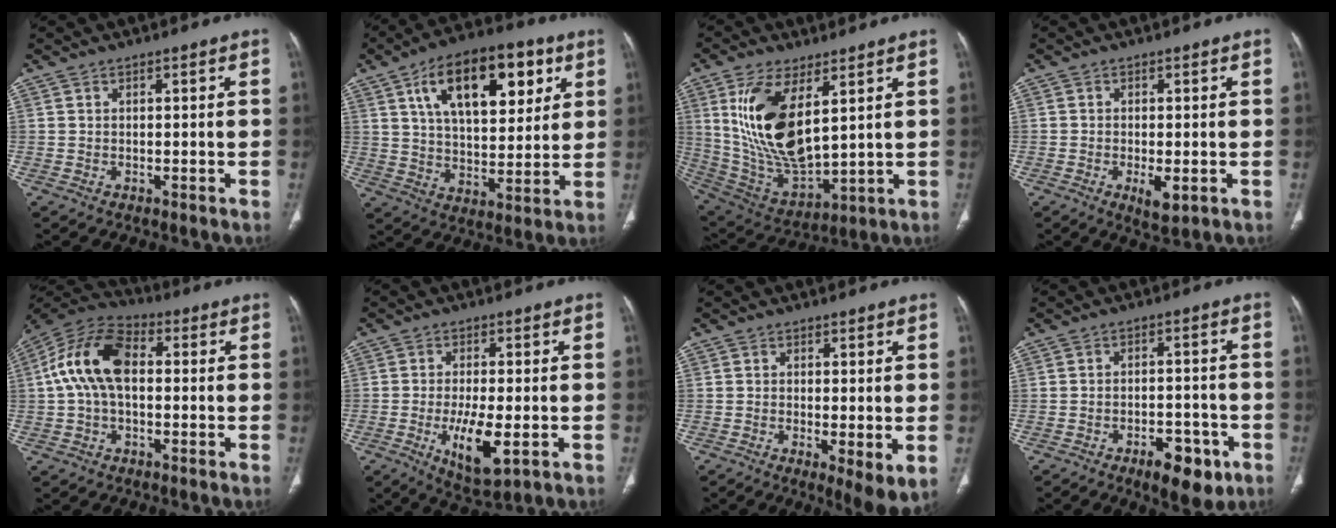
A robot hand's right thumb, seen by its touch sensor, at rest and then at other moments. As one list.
[{"total": 20.8, "force": [8.7, 10.4, 15.8], "torque": [-0.211, -0.018, 0.141]}, {"total": 18.5, "force": [6.0, 8.4, 15.3], "torque": [-0.291, -0.028, 0.134]}, {"total": 3.9, "force": [-1.2, 1.5, 3.4], "torque": [-0.055, -0.008, -0.016]}, {"total": 13.7, "force": [1.1, 8.2, 10.9], "torque": [-0.208, 0.037, 0.010]}, {"total": 9.5, "force": [-2.6, 3.2, 8.5], "torque": [-0.150, -0.018, -0.038]}, {"total": 6.3, "force": [-1.1, 1.6, 6.0], "torque": [-0.100, -0.022, -0.018]}, {"total": 8.7, "force": [-4.5, 4.1, 6.2], "torque": [-0.070, 0.021, -0.060]}]